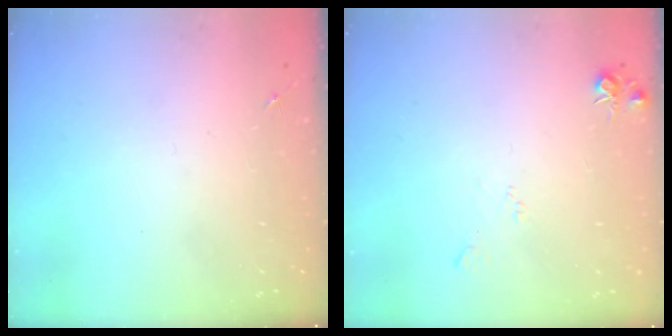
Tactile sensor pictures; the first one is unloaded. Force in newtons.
{"total": 6.2, "press": 6.2, "slide": 0.7}